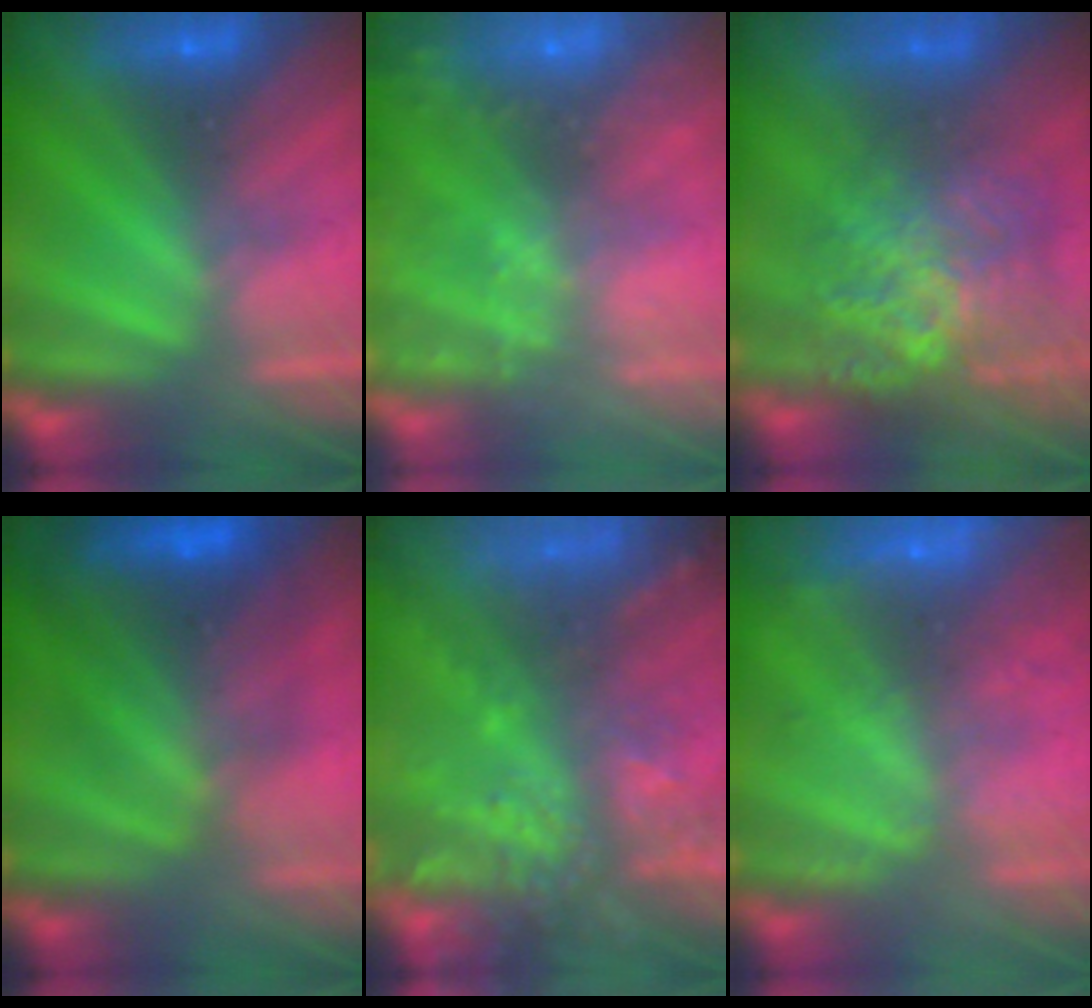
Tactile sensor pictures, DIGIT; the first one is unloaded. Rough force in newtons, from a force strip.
{"total": 5.8}
{"total": 8.3}
{"total": 7.5}
{"total": 8.3}
{"total": 5.6}